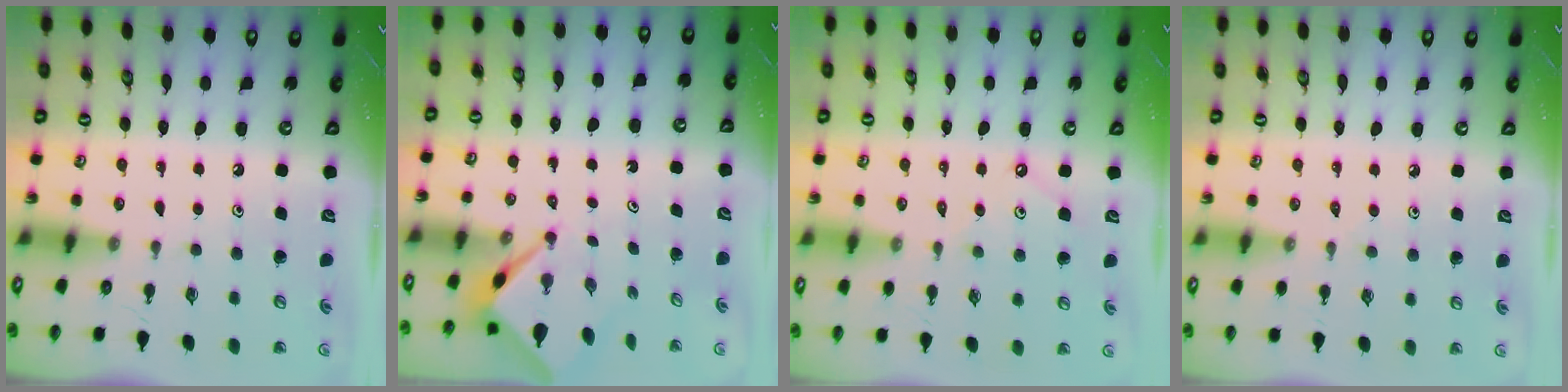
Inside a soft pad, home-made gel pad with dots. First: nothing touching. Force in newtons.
{"total": 2.6, "press": 2.6, "slide": 0.1}
{"total": 2.9, "press": 2.8, "slide": 0.5}
{"total": 3.1, "press": 3.1, "slide": 0.6}